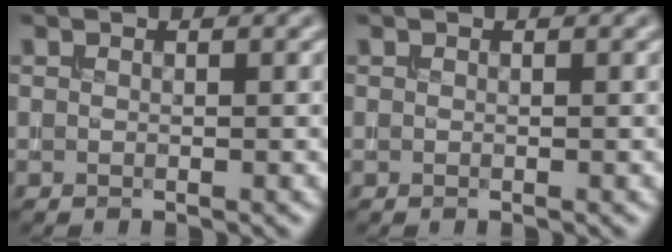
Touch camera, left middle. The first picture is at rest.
{"total": 0.0}